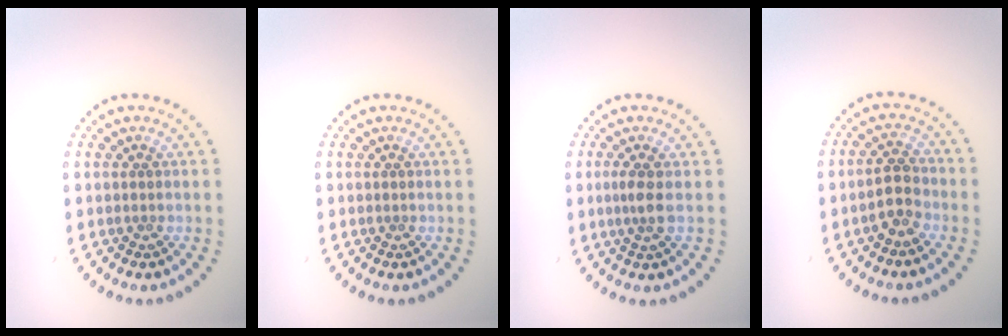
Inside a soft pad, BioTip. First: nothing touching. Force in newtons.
{"total": 0.0}
{"total": 1.6, "press": 1.3, "slide": 1.0}
{"total": 2.7, "press": 2.6, "slide": 0.8}